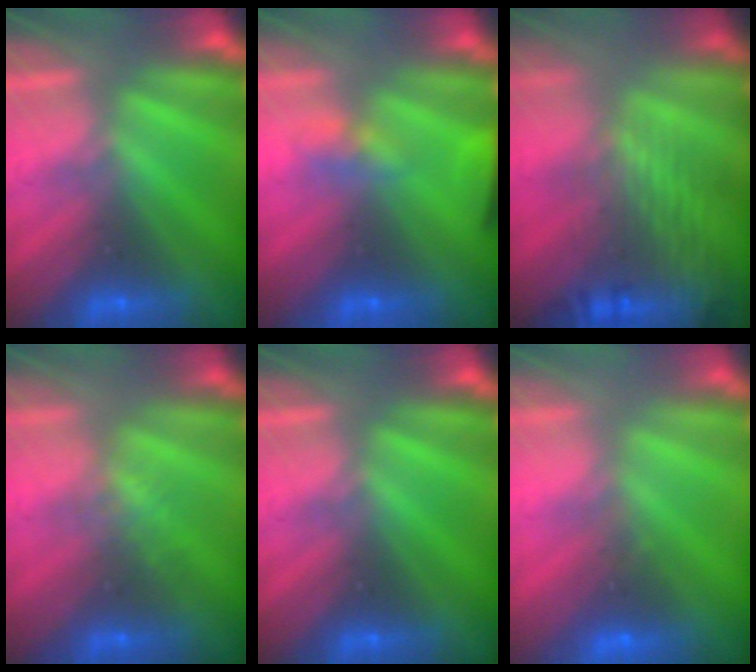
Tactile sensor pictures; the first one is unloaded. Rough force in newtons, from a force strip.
{"total": 4.7}
{"total": 9.4}
{"total": 1.9}
{"total": 0.0}
{"total": 4.5}